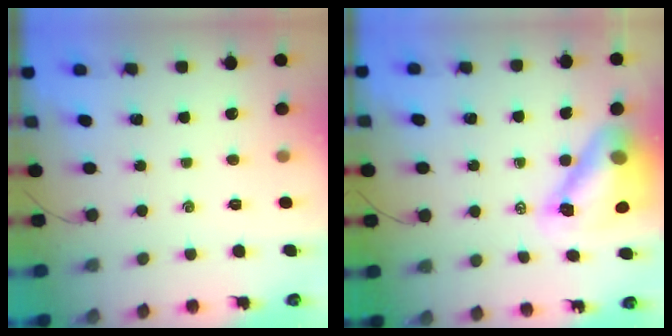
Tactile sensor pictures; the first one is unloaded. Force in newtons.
{"total": 12.5, "press": 11.9, "slide": 4.0}